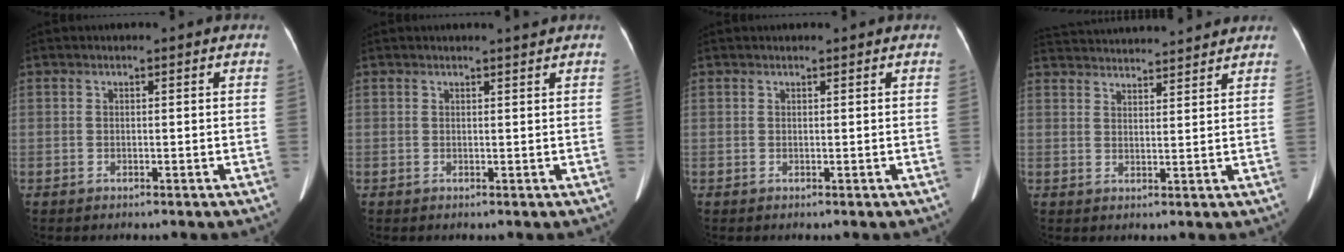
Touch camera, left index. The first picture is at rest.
{"total": 1.1, "force": [1.0, -0.5, 0.2], "torque": [-0.011, -0.009, 0.018]}
{"total": 1.1, "force": [1.0, 0.1, 0.3], "torque": [-0.009, 0.013, 0.014]}
{"total": 16.1, "force": [15.3, 1.9, 4.8], "torque": [-0.093, 0.044, 0.224]}